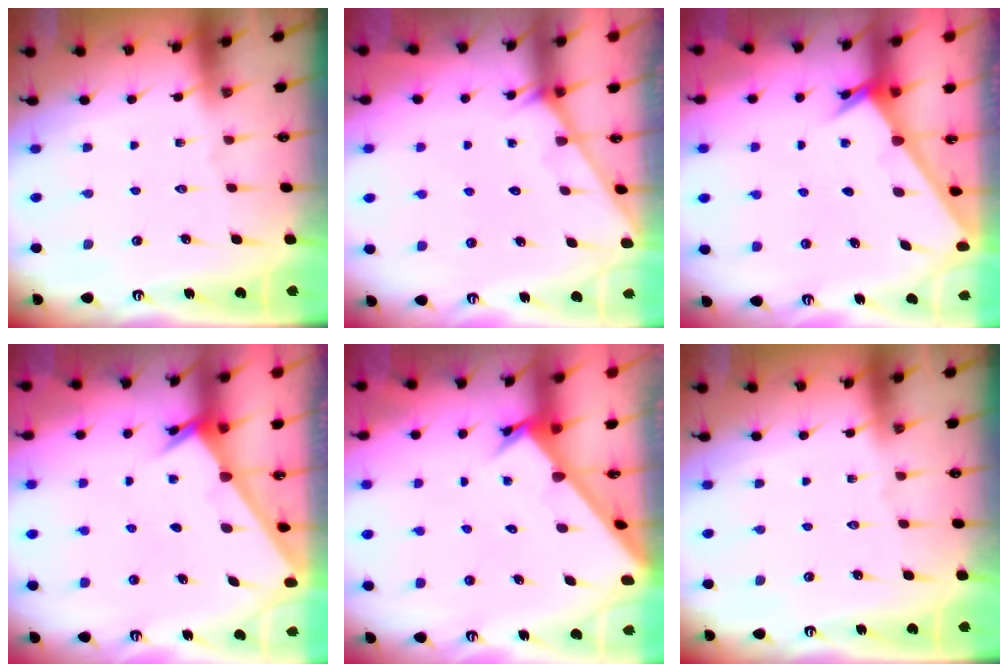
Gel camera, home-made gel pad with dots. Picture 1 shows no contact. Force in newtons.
{"total": 2.1, "press": 2.1, "slide": 0.2}
{"total": 2.5, "press": 2.5, "slide": 0.2}
{"total": 2.4, "press": 2.4, "slide": 0.2}
{"total": 2.6, "press": 2.6, "slide": 0.3}
{"total": 0.0}